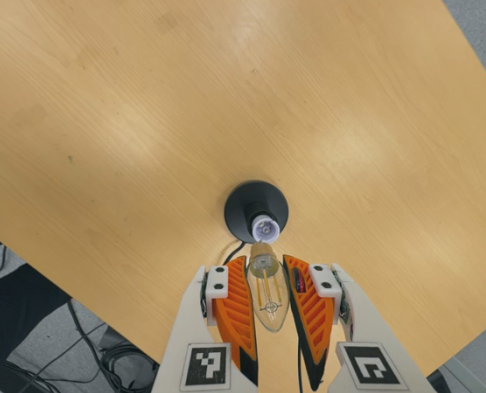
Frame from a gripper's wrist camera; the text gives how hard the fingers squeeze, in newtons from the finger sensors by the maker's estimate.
{"total": 19.2, "left": 20.5, "right": 18.0}